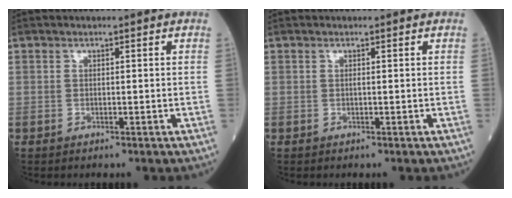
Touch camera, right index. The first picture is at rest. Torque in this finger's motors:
{"motor_torque": [0.23, 0.10, 0.07, 0.02]}